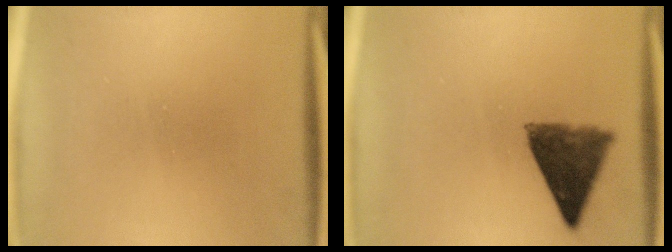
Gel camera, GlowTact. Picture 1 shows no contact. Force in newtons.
{"total": 7.2}